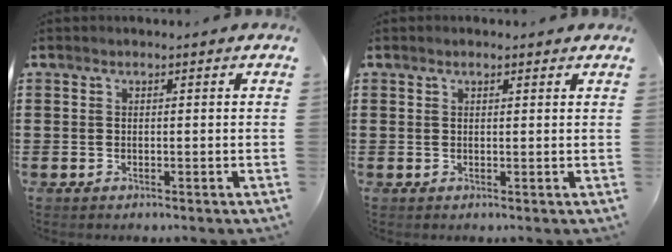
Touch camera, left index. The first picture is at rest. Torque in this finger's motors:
{"motor_torque": [0.82, 0.77, 0.18, 0.01]}